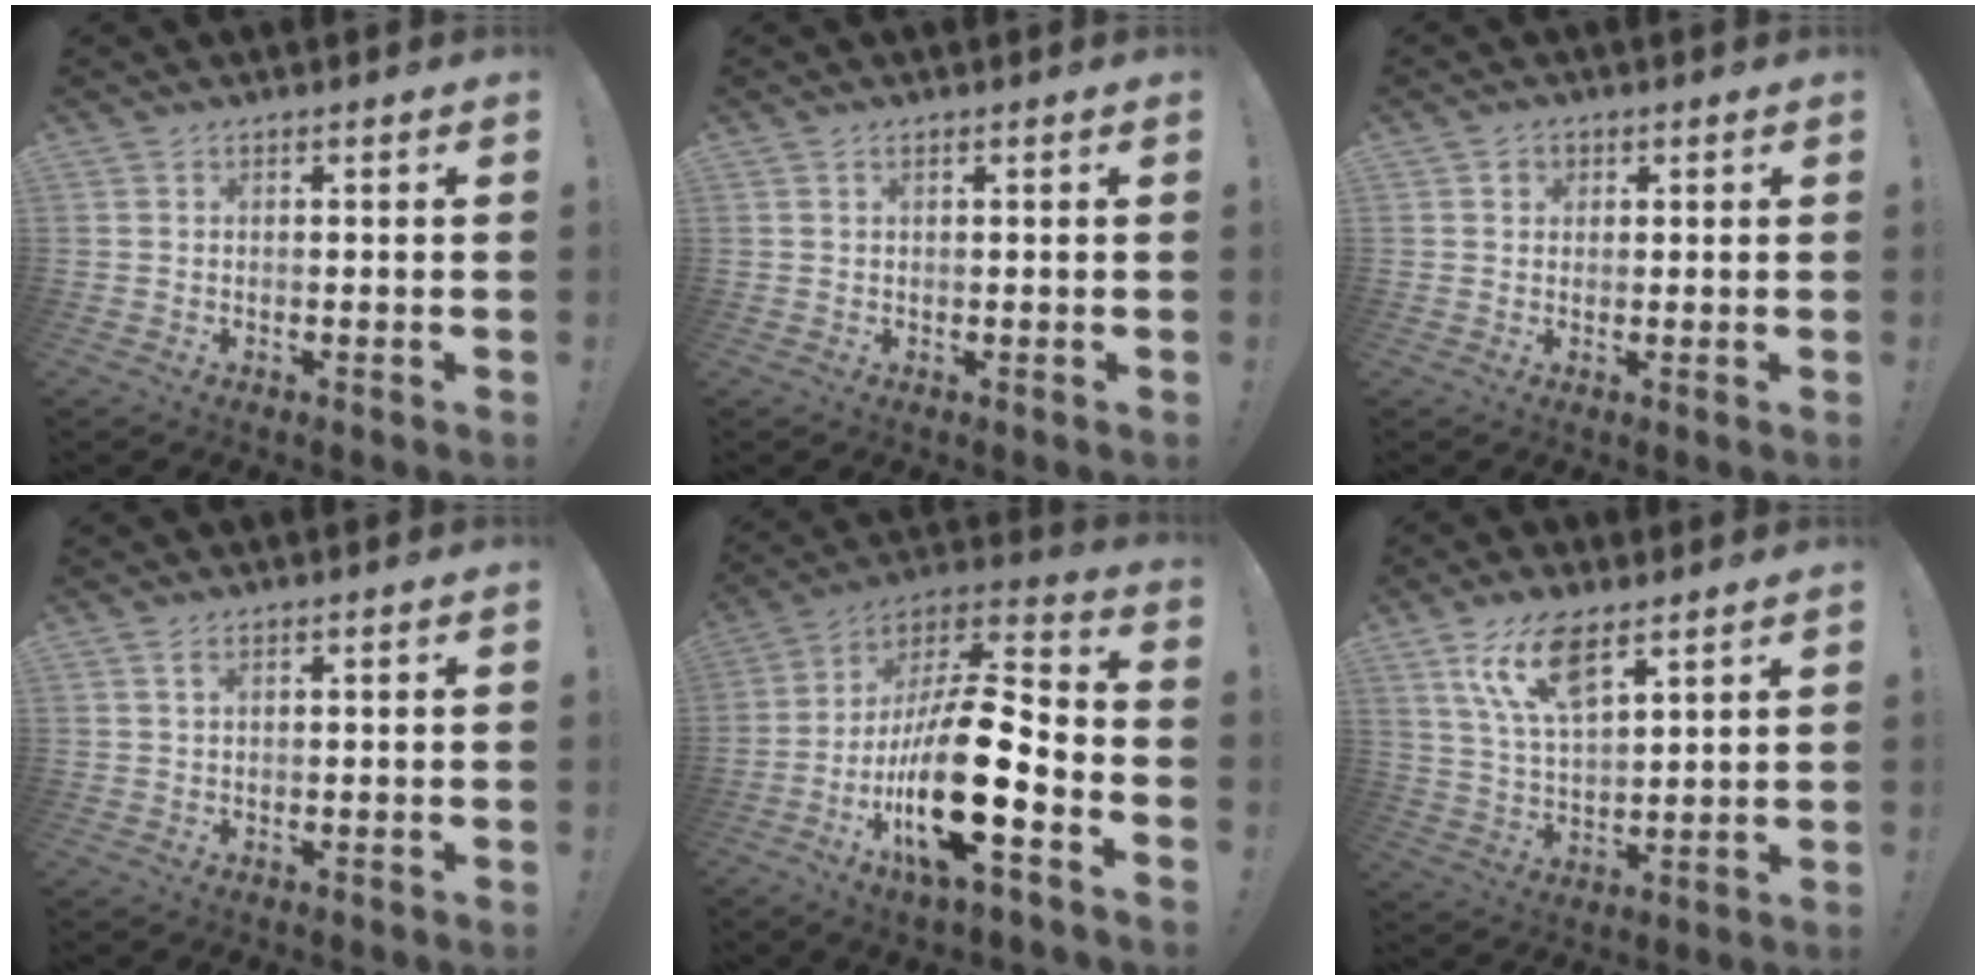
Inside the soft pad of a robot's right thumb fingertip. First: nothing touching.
{"total": 0.9, "force": [0.7, 0.2, 0.6], "torque": [-0.003, -0.003, 0.012]}
{"total": 2.2, "force": [1.1, 1.7, 0.6], "torque": [0.002, -0.005, 0.018]}
{"total": 1.8, "force": [0.9, 0.8, 1.3], "torque": [-0.020, -0.001, 0.015]}
{"total": 23.7, "force": [-8.1, 6.8, 21.2], "torque": [-0.407, 0.027, -0.139]}
{"total": 13.0, "force": [8.1, 4.9, 8.9], "torque": [-0.171, -0.023, 0.148]}